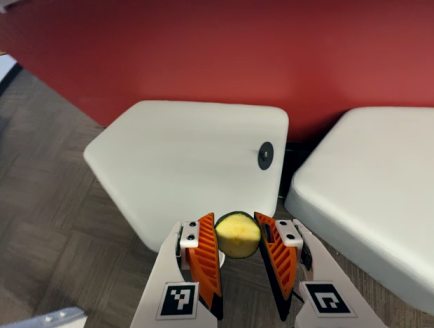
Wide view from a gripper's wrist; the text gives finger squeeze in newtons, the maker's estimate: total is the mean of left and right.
{"total": 11.0, "left": 11.1, "right": 11.0}